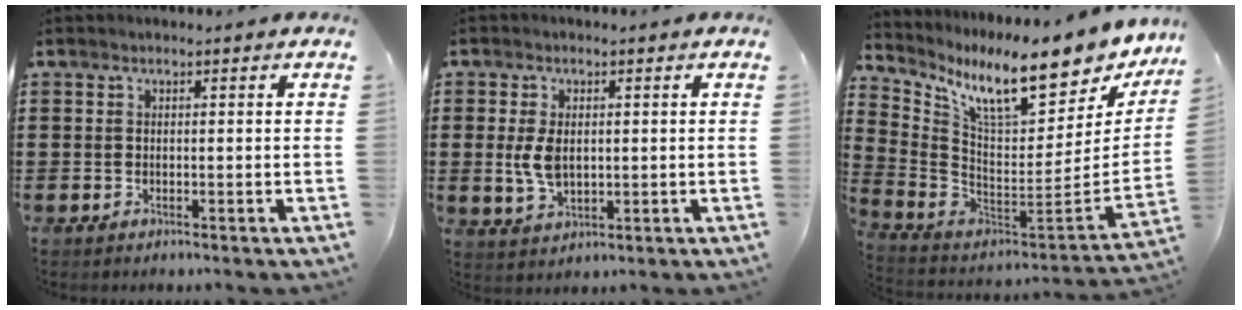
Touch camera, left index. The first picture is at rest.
{"total": 5.2, "force": [0.4, 3.1, 4.1], "torque": [-0.104, 0.000, 0.002]}
{"total": 12.5, "force": [8.9, 1.8, 8.7], "torque": [-0.175, -0.072, 0.144]}